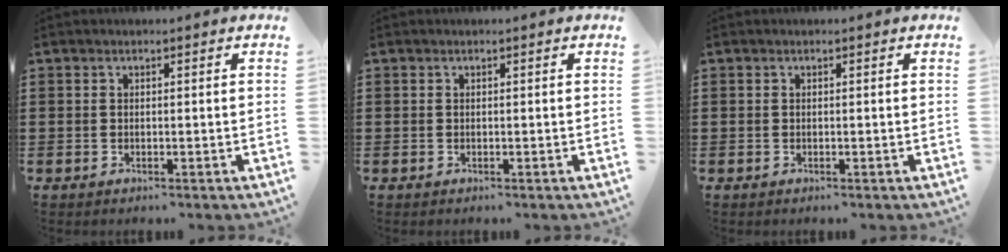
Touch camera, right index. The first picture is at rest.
{"total": 0.0}
{"total": 0.0}